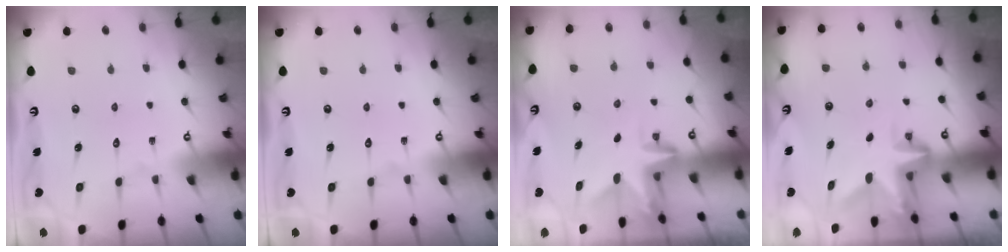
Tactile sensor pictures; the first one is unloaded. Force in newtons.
{"total": 0.0}
{"total": 3.0, "press": 3.0, "slide": 0.2}
{"total": 4.3, "press": 4.3, "slide": 0.1}